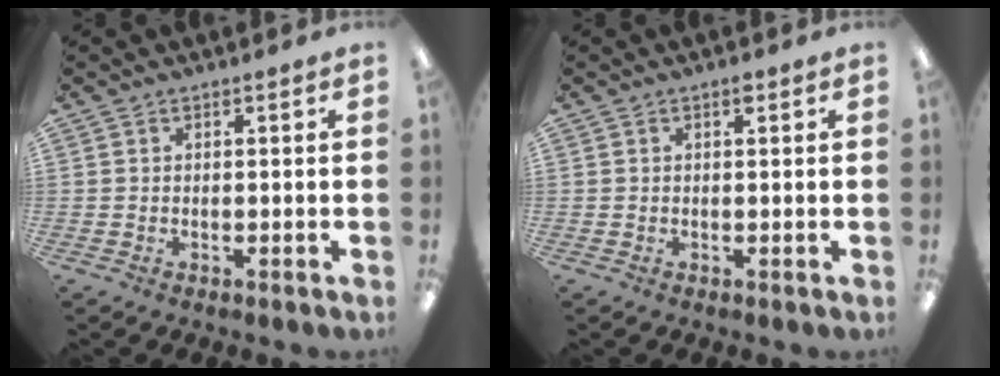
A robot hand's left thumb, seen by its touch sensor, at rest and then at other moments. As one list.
[{"total": 1.3, "force": [0.8, 0.4, 1.0], "torque": [-0.014, -0.002, 0.011]}]